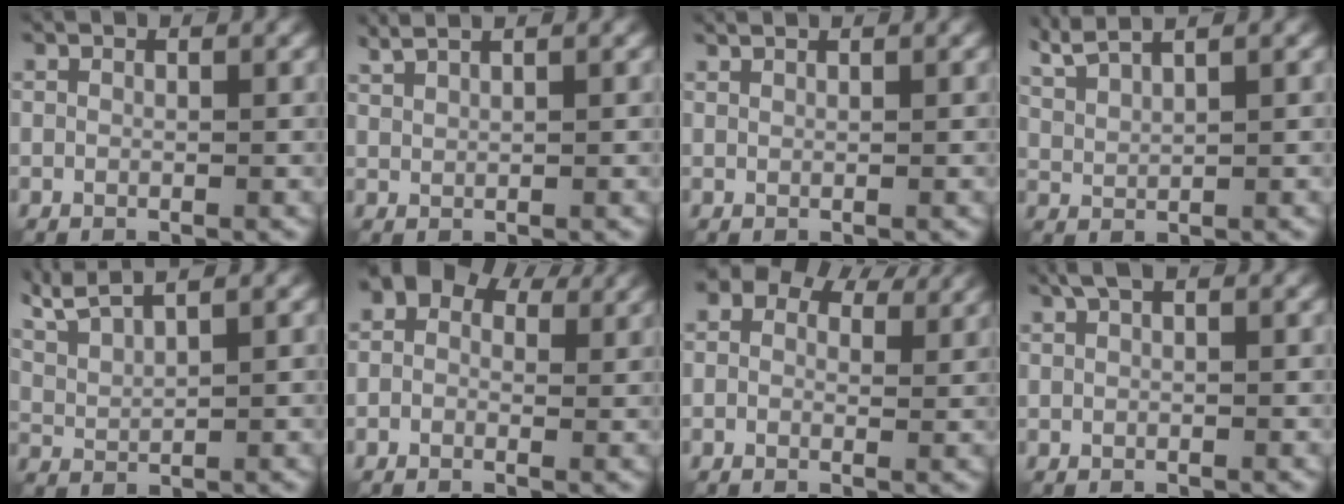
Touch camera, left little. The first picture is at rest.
{"total": 2.5, "force": [2.1, 0.5, 1.3], "torque": [-0.018, 0.008, 0.032]}
{"total": 1.0, "force": [0.9, 0.2, 0.5], "torque": [-0.002, 0.001, 0.006]}
{"total": 3.9, "force": [3.1, 0.7, 2.2], "torque": [-0.057, 0.015, 0.057]}
{"total": 5.5, "force": [4.2, 1.2, 3.3], "torque": [-0.078, 0.020, 0.064]}
{"total": 6.1, "force": [2.8, 4.4, 3.2], "torque": [-0.046, 0.012, 0.018]}
{"total": 6.2, "force": [3.9, 3.8, 3.0], "torque": [-0.054, 0.008, 0.043]}
{"total": 1.7, "force": [0.8, 0.6, 1.3], "torque": [-0.030, 0.004, 0.016]}